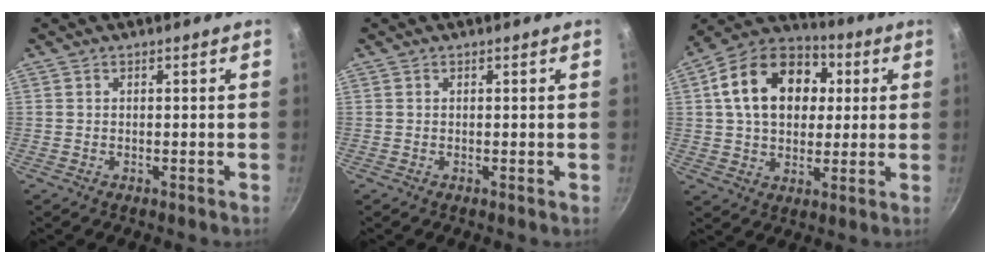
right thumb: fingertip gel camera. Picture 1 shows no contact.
{"total": 0.6, "force": [0.1, -0.2, 0.5], "torque": [-0.009, -0.004, -0.001]}
{"total": 19.6, "force": [4.4, 14.0, 13.0], "torque": [-0.189, 0.023, 0.060]}